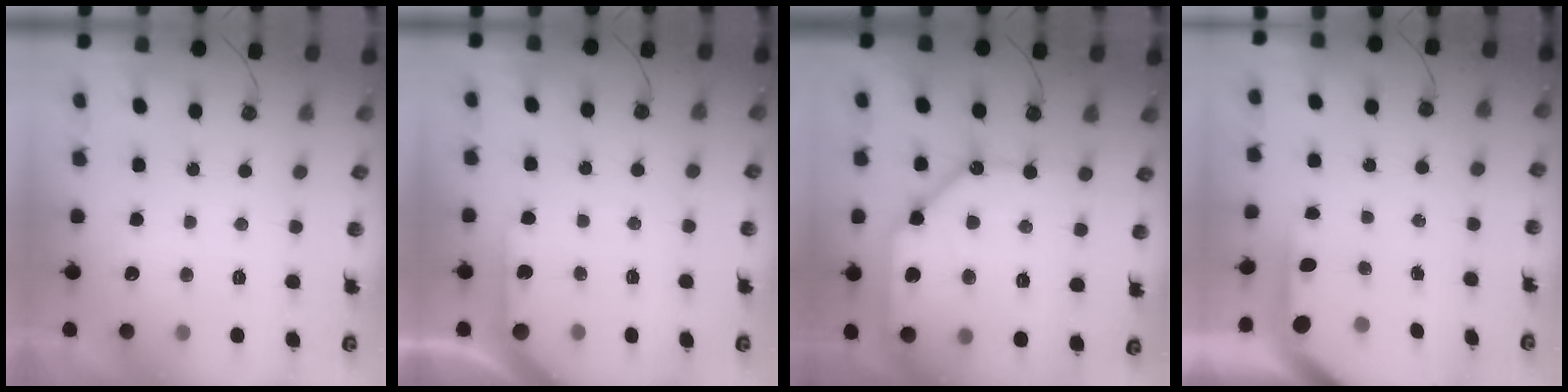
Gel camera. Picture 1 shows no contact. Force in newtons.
{"total": 5.4, "press": 5.4, "slide": 0.4}
{"total": 17.0, "press": 16.9, "slide": 2.0}
{"total": 3.6, "press": 3.6, "slide": 0.3}